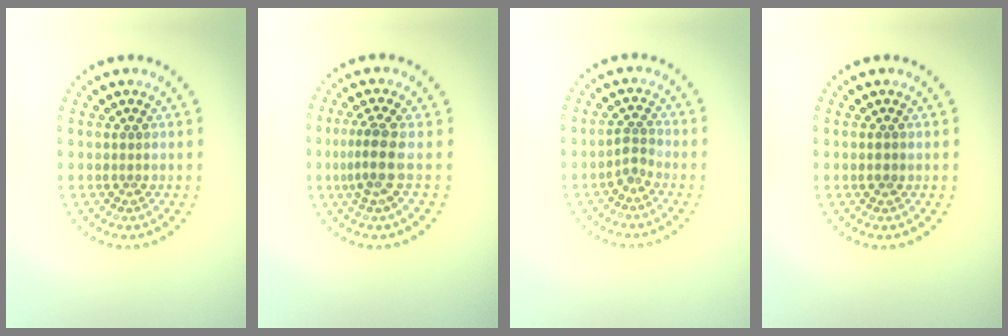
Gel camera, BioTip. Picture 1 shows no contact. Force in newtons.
{"total": 2.8, "press": 2.1, "slide": 1.8}
{"total": 1.6, "press": 1.2, "slide": 1.1}
{"total": 0.8, "press": 0.7, "slide": 0.4}